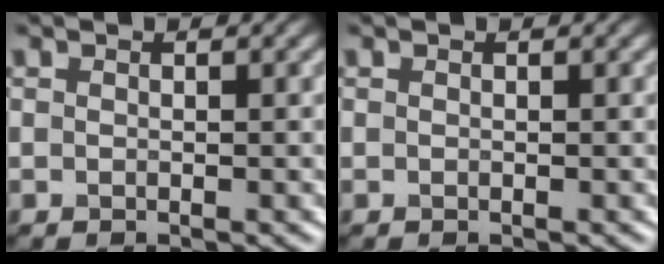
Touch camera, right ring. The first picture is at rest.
{"total": 0.0}